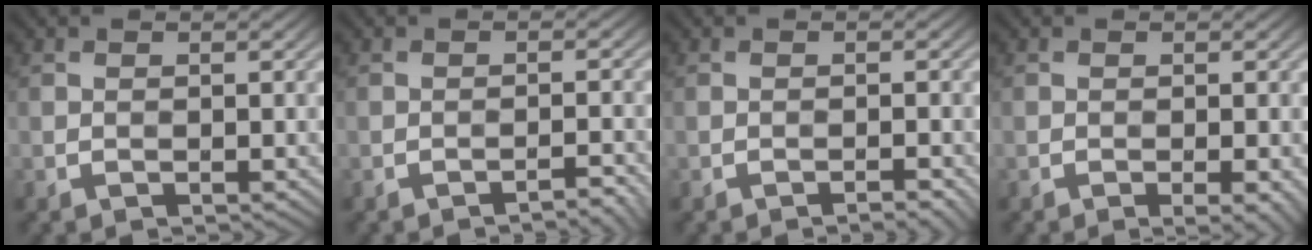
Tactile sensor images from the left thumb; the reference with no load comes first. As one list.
[{"total": 2.2, "force": [-1.8, 0.2, 1.2], "torque": [-0.011, 0.009, -0.031]}, {"total": 1.4, "force": [-1.0, 0.1, 0.9], "torque": [-0.010, 0.005, -0.017]}, {"total": 2.1, "force": [-0.9, 0.3, 1.9], "torque": [-0.030, -0.001, -0.015]}]